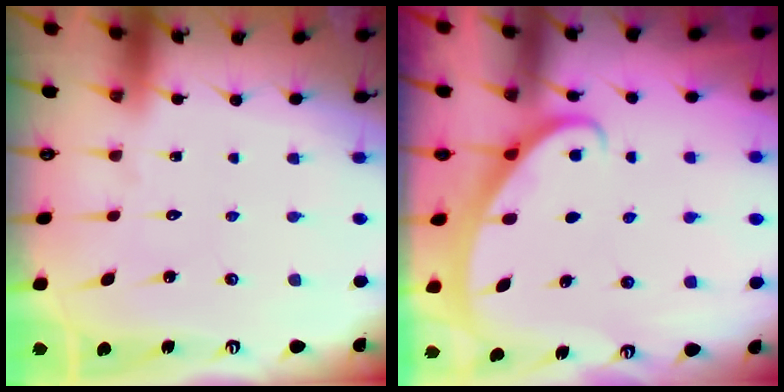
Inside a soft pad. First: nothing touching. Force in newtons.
{"total": 2.2, "press": 2.2, "slide": 0.2}